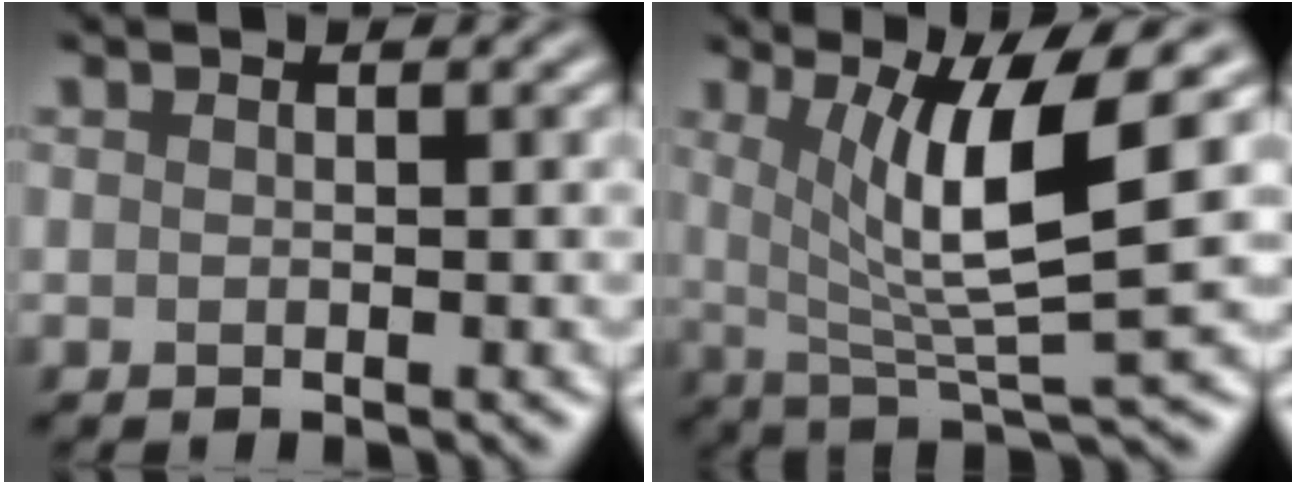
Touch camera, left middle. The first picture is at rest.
{"total": 8.0, "force": [1.9, 1.6, 7.6], "torque": [-0.120, -0.008, 0.036]}